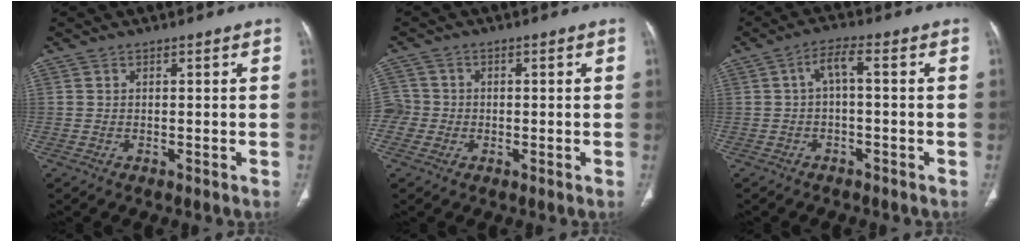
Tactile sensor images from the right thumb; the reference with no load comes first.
{"total": 4.2, "force": [-0.8, 4.1, 0.5], "torque": [0.010, 0.013, -0.021]}
{"total": 3.6, "force": [-0.3, 1.1, 3.4], "torque": [-0.065, 0.023, -0.009]}